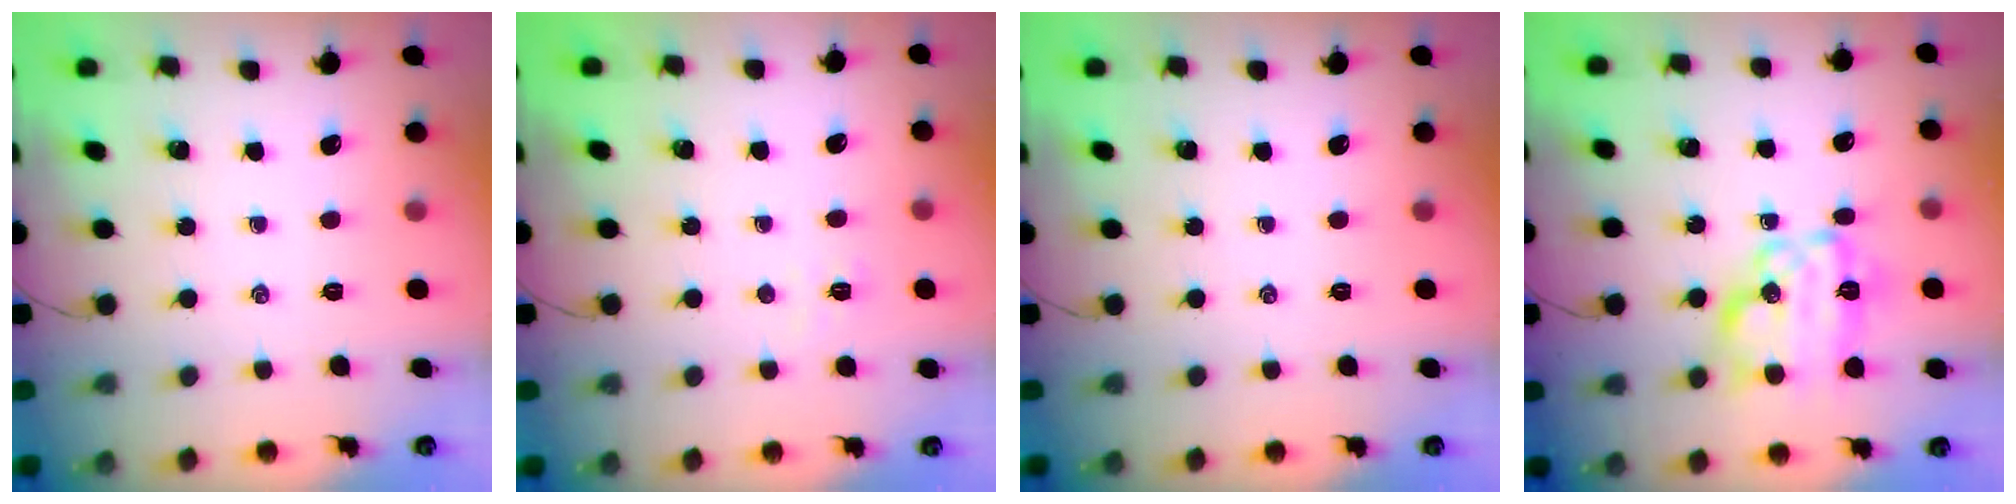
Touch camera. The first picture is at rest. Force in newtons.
{"total": 2.3, "press": 2.2, "slide": 0.7}
{"total": 0.0}
{"total": 17.1, "press": 17.1, "slide": 1.1}